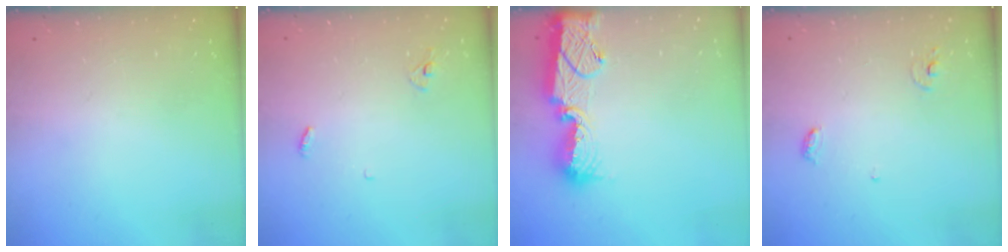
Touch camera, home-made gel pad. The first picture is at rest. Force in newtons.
{"total": 3.3, "press": 3.2, "slide": 0.3}
{"total": 13.4, "press": 13.2, "slide": 2.3}
{"total": 4.0, "press": 4.0, "slide": 0.3}